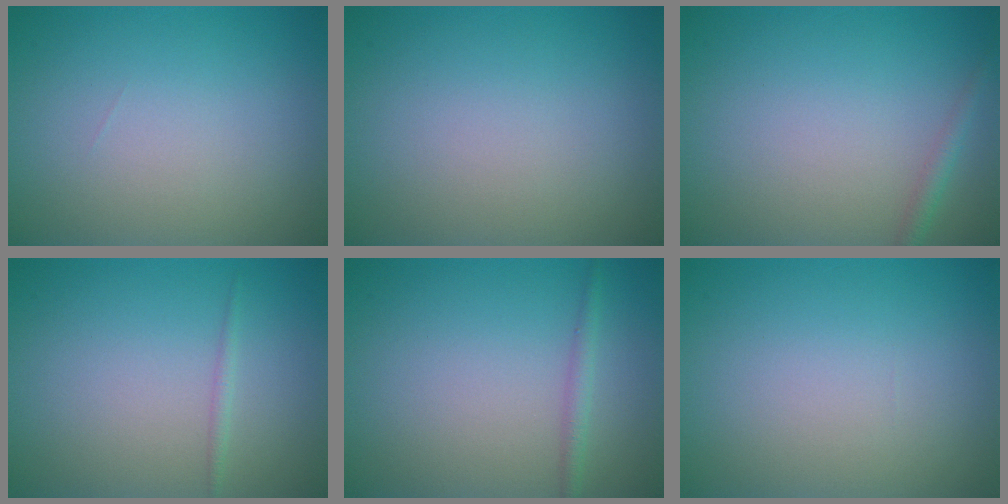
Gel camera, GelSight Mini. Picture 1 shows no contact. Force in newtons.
{"total": 0.0}
{"total": 1.3, "press": 1.2, "slide": 0.1}
{"total": 0.7, "press": 0.7, "slide": 0.1}
{"total": 1.3, "press": 1.3, "slide": 0.0}
{"total": 0.0}